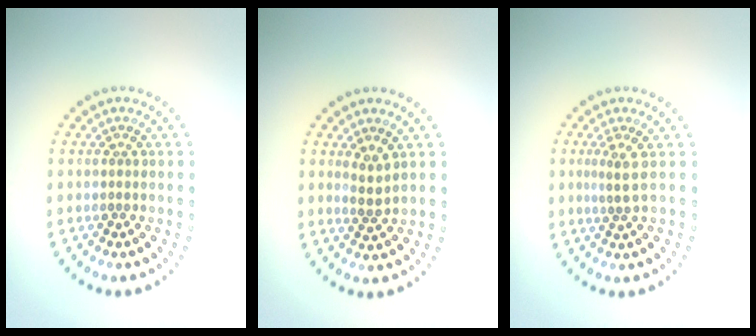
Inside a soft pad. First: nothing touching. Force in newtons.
{"total": 1.9, "press": 1.5, "slide": 1.2}
{"total": 1.8, "press": 1.1, "slide": 1.4}